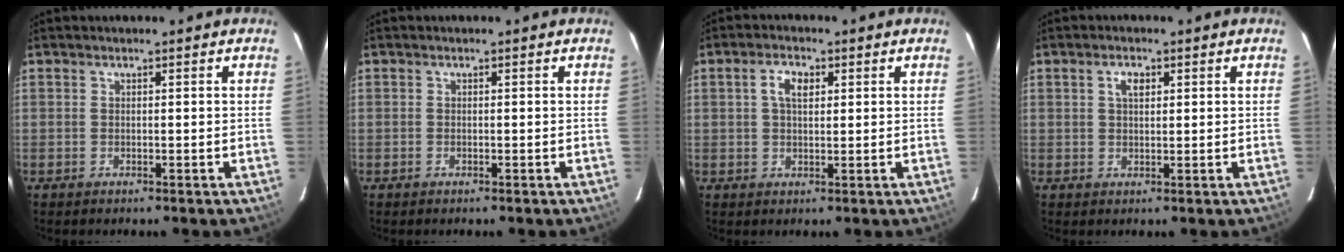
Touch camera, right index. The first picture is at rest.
{"total": 0.0}
{"total": 3.8, "force": [1.1, 2.0, 3.0], "torque": [-0.055, 0.011, 0.021]}
{"total": 2.5, "force": [1.0, 1.4, 1.8], "torque": [-0.032, 0.007, 0.017]}